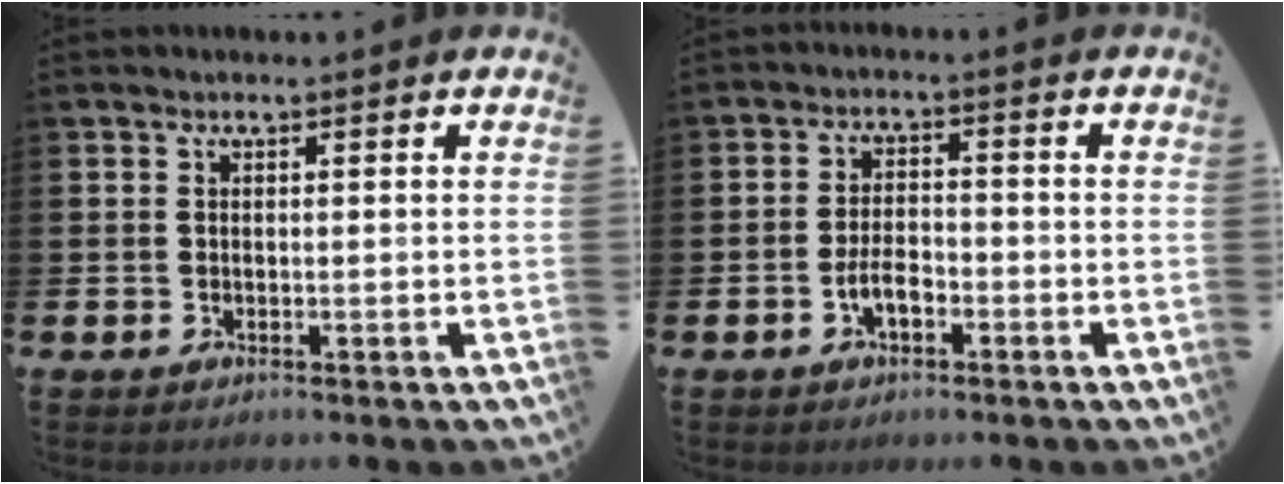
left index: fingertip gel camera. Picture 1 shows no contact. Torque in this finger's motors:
{"motor_torque": [0.11, 0.07, 0.10, 0.09]}